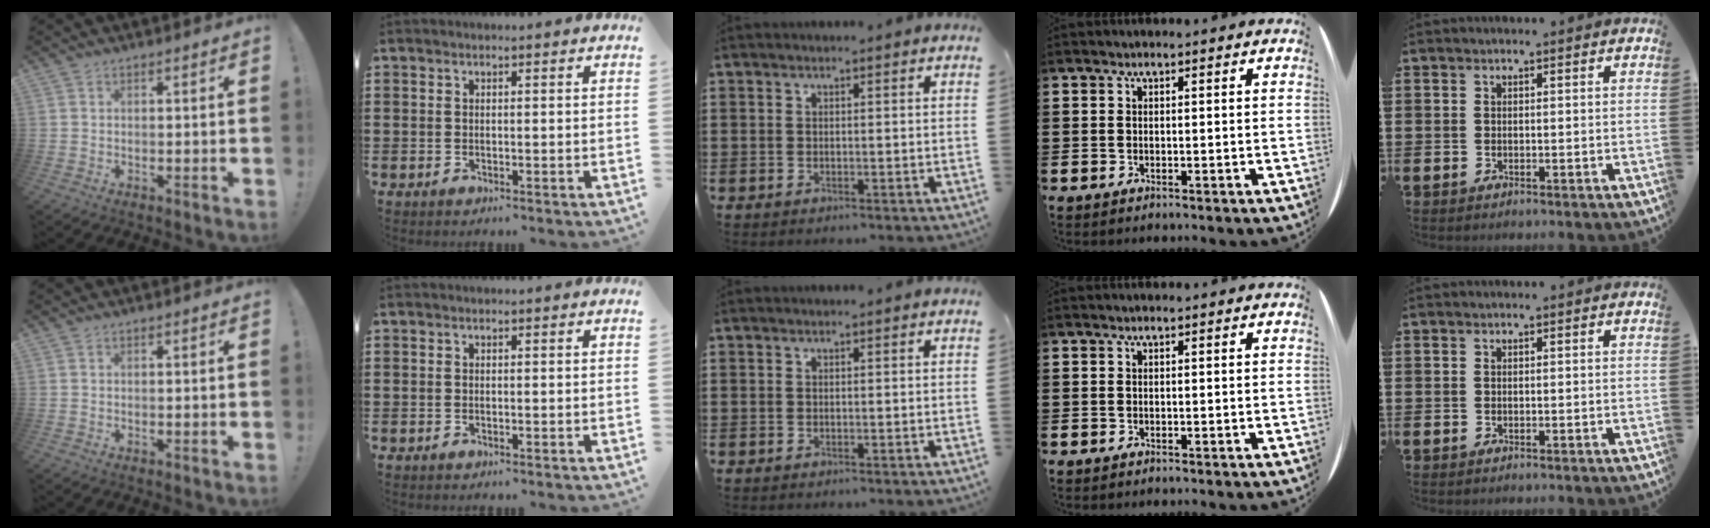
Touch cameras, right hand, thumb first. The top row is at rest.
{}